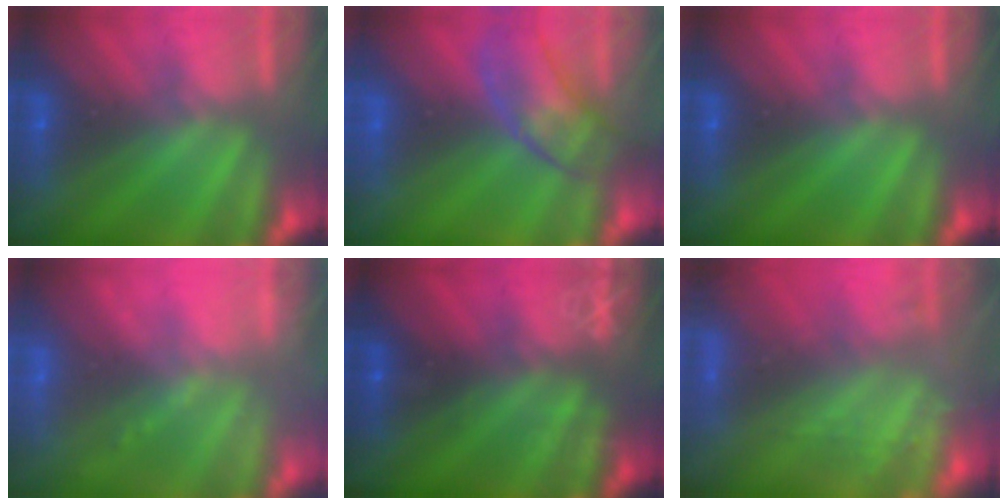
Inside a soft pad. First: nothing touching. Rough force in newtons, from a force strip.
{"total": 2.9}
{"total": 0.0}
{"total": 2.4}
{"total": 3.0}
{"total": 8.3}